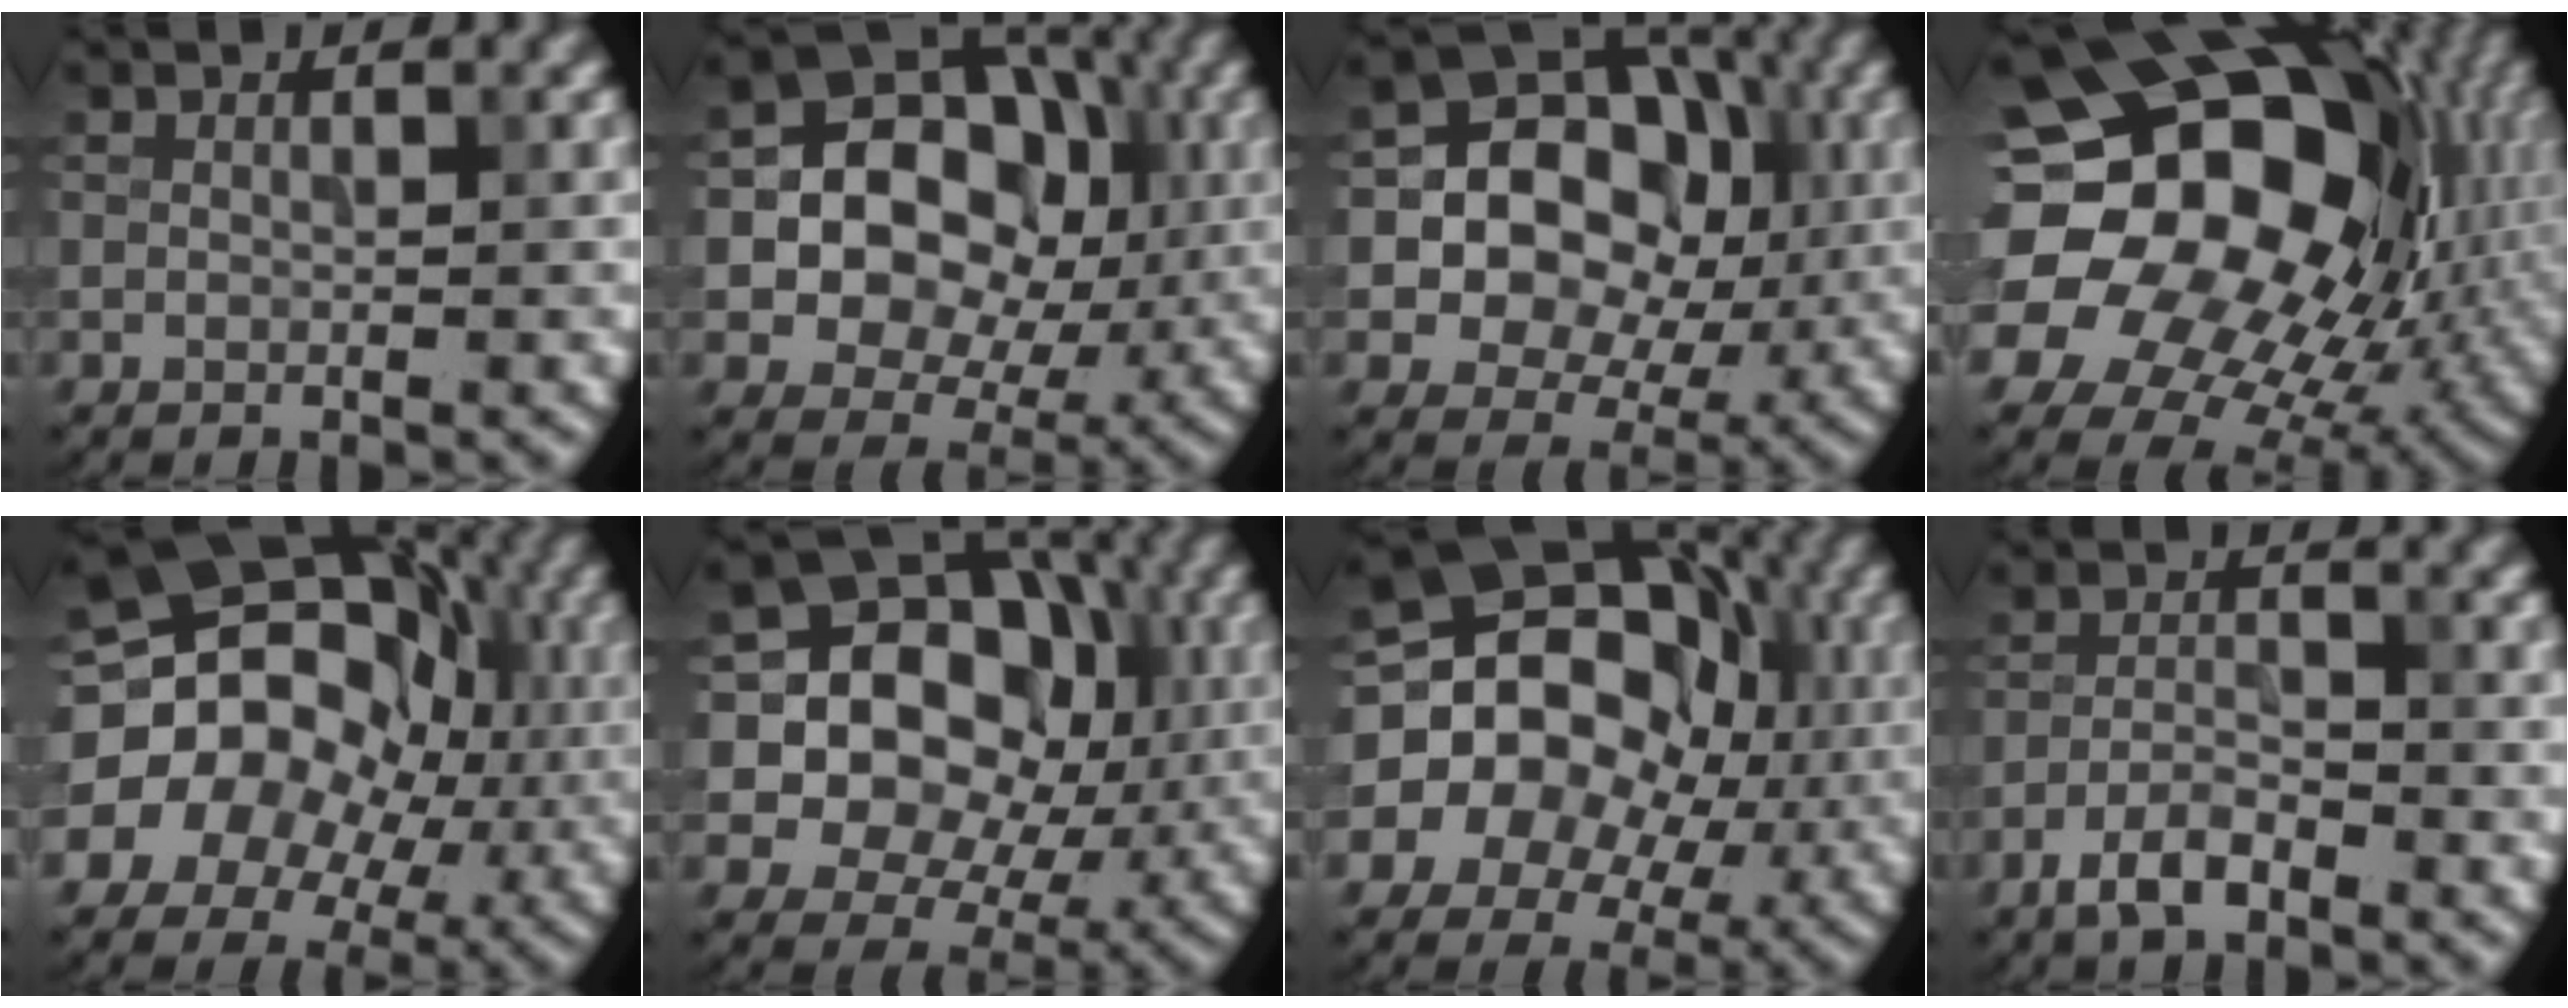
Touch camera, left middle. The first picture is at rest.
{"total": 10.3, "force": [0.2, 8.5, 5.9], "torque": [-0.070, 0.004, -0.012]}
{"total": 11.4, "force": [0.4, 9.8, 5.9], "torque": [-0.076, 0.011, -0.014]}
{"total": 21.9, "force": [4.6, 16.8, 13.3], "torque": [-0.241, 0.026, 0.076]}
{"total": 16.2, "force": [-0.6, 13.8, 8.5], "torque": [-0.142, 0.003, -0.035]}
{"total": 14.4, "force": [1.6, 12.4, 7.1], "torque": [-0.143, 0.037, 0.011]}
{"total": 13.6, "force": [-0.4, 11.4, 7.3], "torque": [-0.118, 0.004, -0.033]}
{"total": 3.1, "force": [-2.1, 1.0, 2.0], "torque": [-0.041, 0.005, -0.048]}